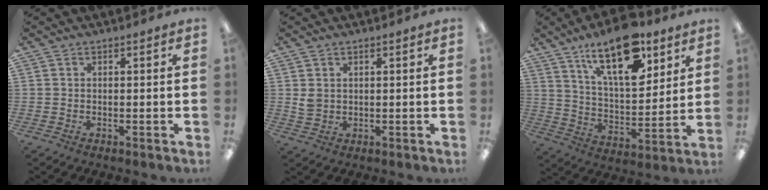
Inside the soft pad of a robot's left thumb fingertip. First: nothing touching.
{"total": 2.6, "force": [1.1, 2.0, 1.3], "torque": [-0.027, 0.002, 0.021]}
{"total": 20.3, "force": [12.5, 9.0, 13.3], "torque": [-0.204, -0.062, 0.208]}